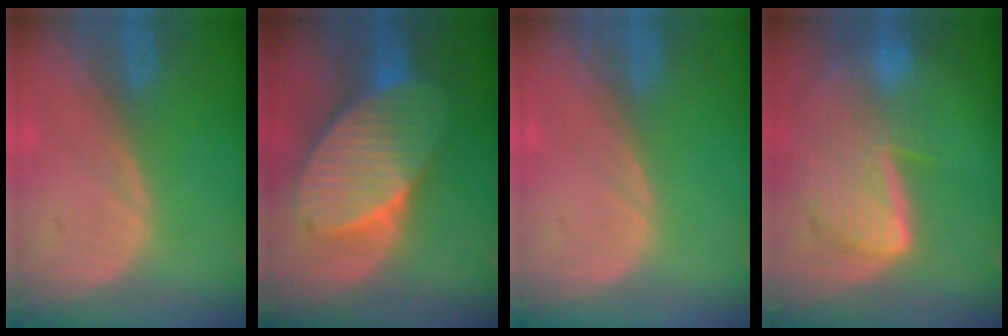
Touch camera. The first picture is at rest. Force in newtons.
{"total": 10.7, "press": 10.7, "slide": 0.6}
{"total": 0.0}
{"total": 9.3, "press": 8.0, "slide": 4.6}